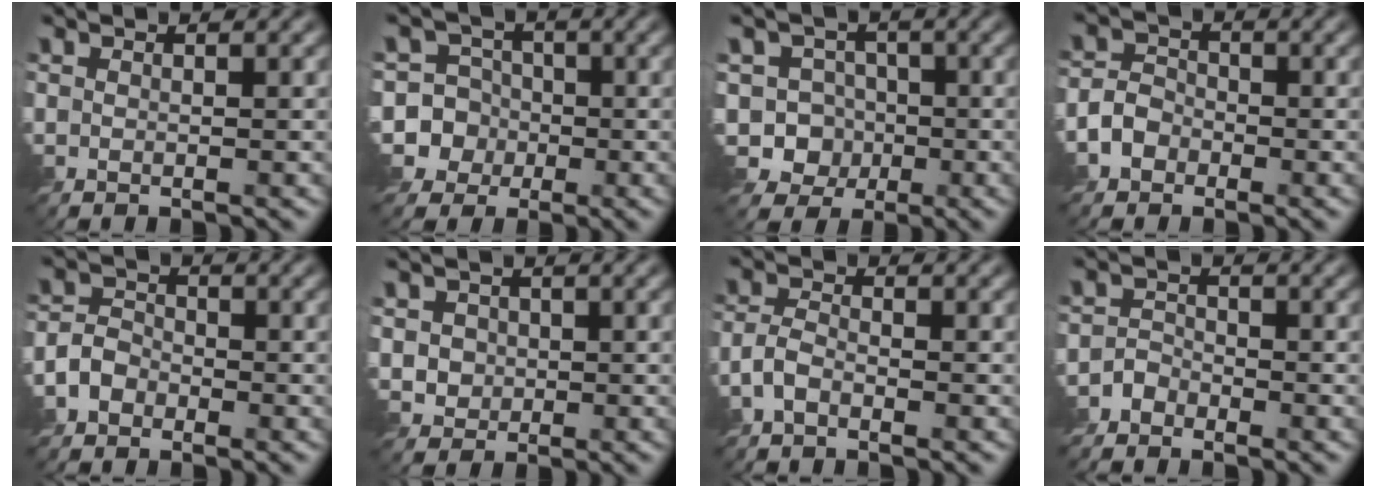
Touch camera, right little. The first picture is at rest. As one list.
[{"total": 9.8, "force": [-3.1, 9.2, 1.1], "torque": [-0.036, -0.003, -0.076]}, {"total": 7.1, "force": [-2.0, 6.6, 1.7], "torque": [-0.022, 0.006, -0.060]}, {"total": 2.7, "force": [-1.5, 2.1, 1.0], "torque": [-0.016, 0.004, -0.035]}, {"total": 2.6, "force": [-1.6, 1.8, 0.9], "torque": [-0.019, 0.004, -0.042]}, {"total": 2.2, "force": [0.3, 2.0, 0.7], "torque": [-0.008, 0.003, 0.015]}, {"total": 2.0, "force": [-1.3, 0.9, 1.3], "torque": [-0.030, 0.003, -0.036]}, {"total": 2.2, "force": [-1.9, 1.0, 0.4], "torque": [-0.013, 0.003, -0.048]}]